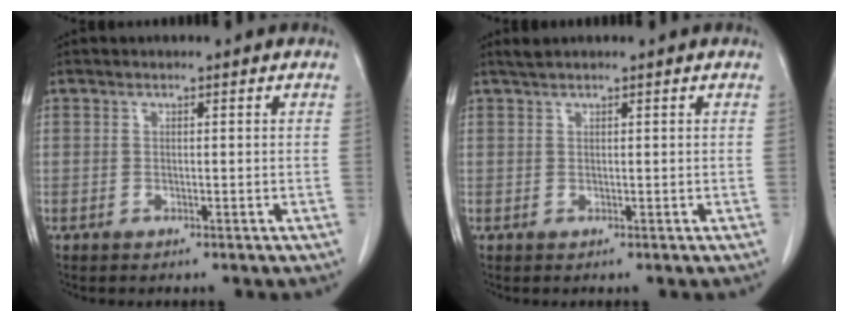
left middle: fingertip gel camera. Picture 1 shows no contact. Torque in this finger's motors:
{"motor_torque": [-0.03, 0.05, -0.04, 0.01]}